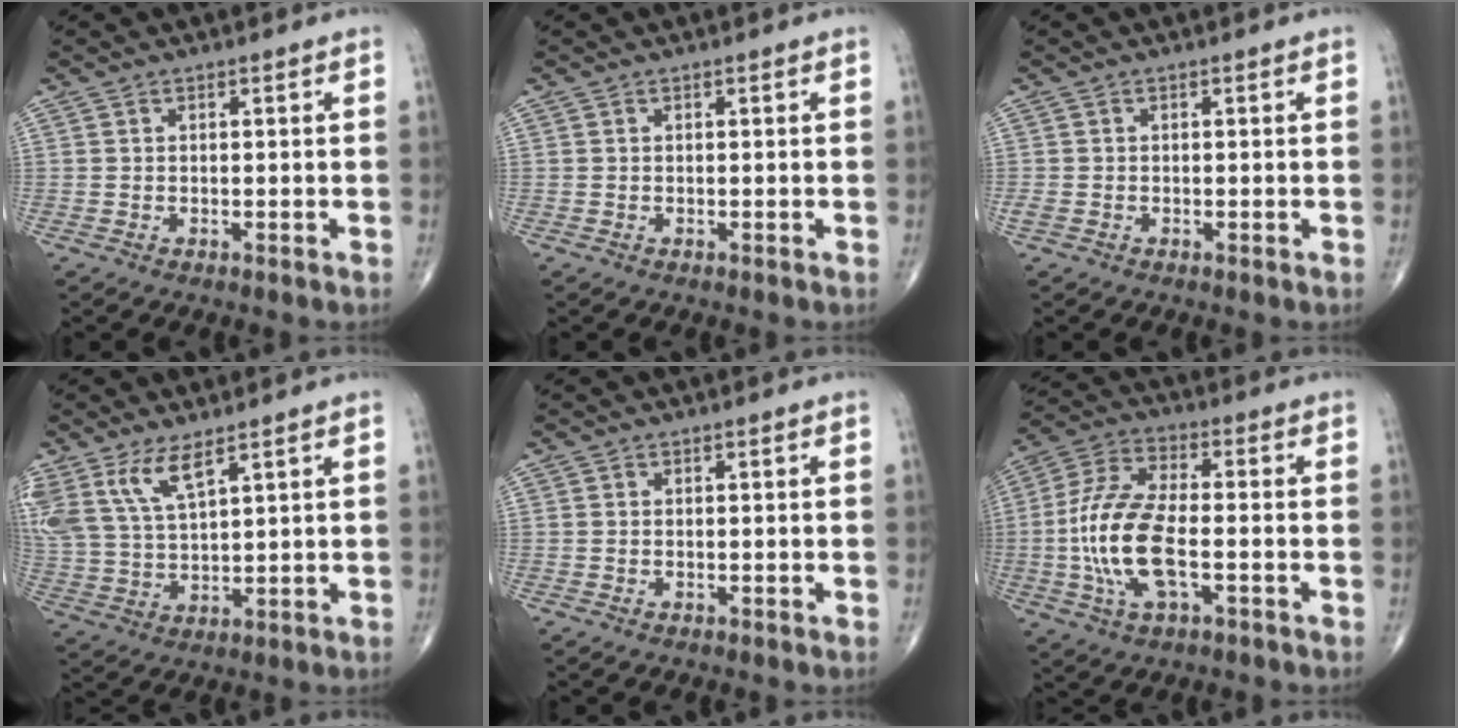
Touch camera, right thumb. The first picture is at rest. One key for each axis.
{"total": 0.0}
{"total": 1.1, "fx": -0.4, "fy": 0.7, "fz": 0.8, "tx": -0.021, "ty": -0.001, "tz": -0.006}
{"total": 9.5, "fx": 5.8, "fy": 3.2, "fz": 6.7, "tx": -0.148, "ty": -0.018, "tz": 0.130}
{"total": 0.0}
{"total": 14.7, "fx": -2.8, "fy": 6.3, "fz": 12.9, "tx": -0.279, "ty": 0.023, "tz": -0.054}